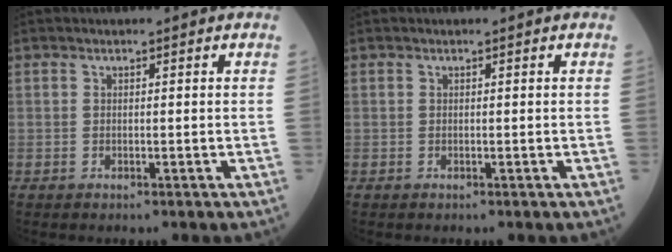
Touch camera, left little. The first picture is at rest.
{"total": 0.0}